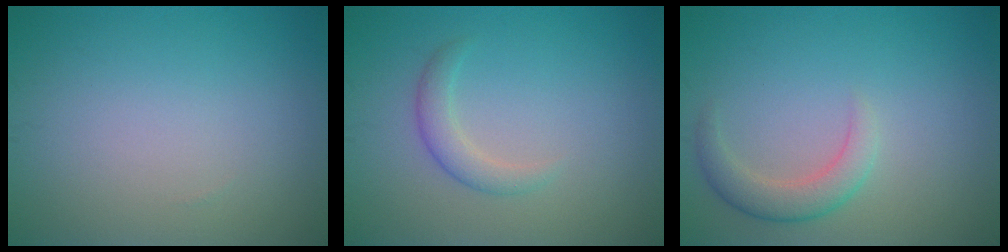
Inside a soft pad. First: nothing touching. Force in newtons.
{"total": 2.0, "press": 2.0, "slide": 0.1}
{"total": 2.8, "press": 2.8, "slide": 0.1}